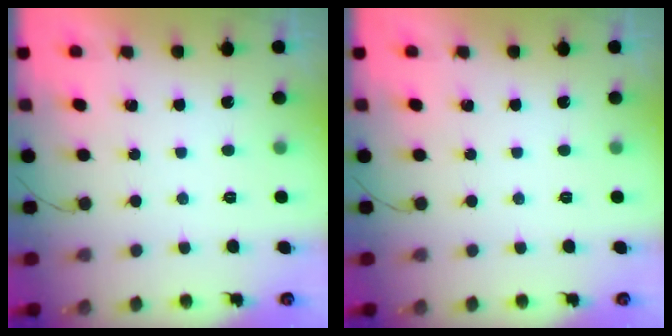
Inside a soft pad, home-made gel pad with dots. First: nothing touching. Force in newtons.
{"total": 0.0}